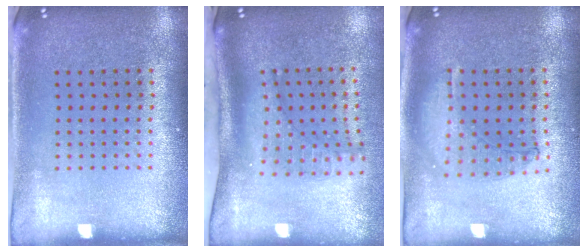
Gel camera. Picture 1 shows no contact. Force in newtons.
{"total": 2.0, "press": 1.5, "slide": 1.3}
{"total": 1.0, "press": 1.0, "slide": 0.3}